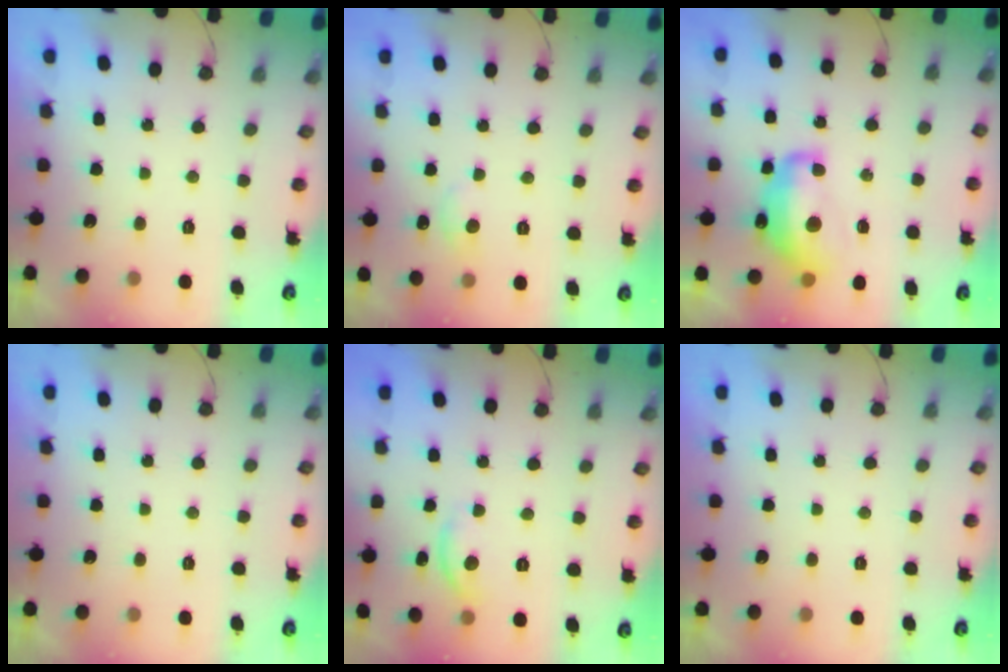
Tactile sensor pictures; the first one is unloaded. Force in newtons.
{"total": 6.8, "press": 6.7, "slide": 0.7}
{"total": 13.1, "press": 13.1, "slide": 1.3}
{"total": 0.0}
{"total": 7.0, "press": 7.0, "slide": 0.4}
{"total": 0.0}